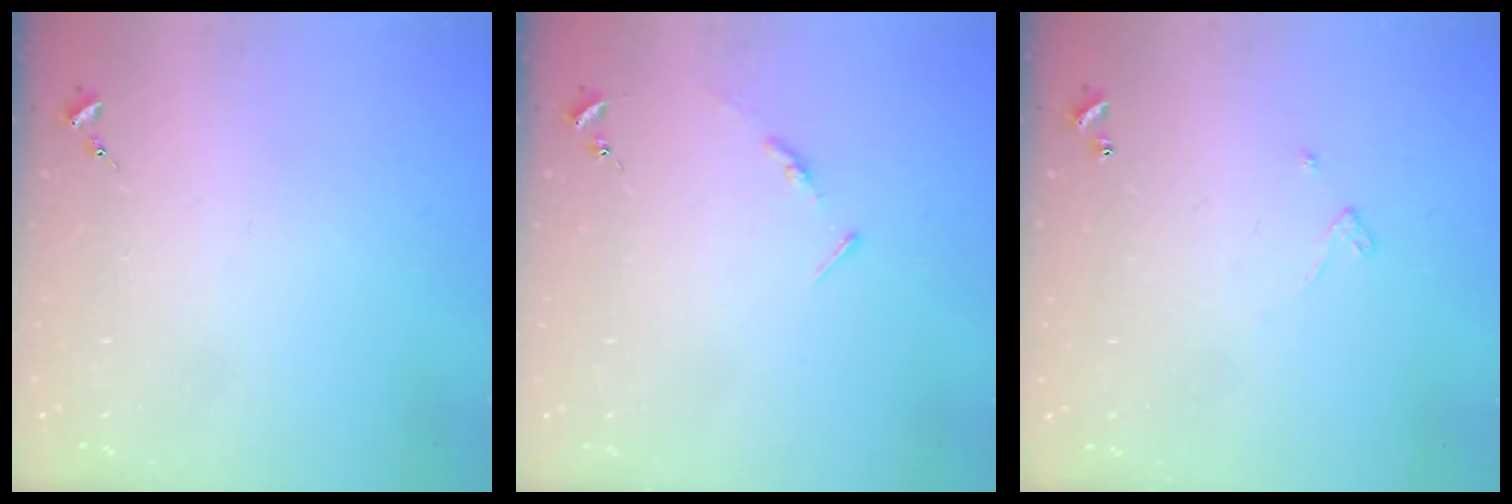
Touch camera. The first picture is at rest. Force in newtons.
{"total": 3.4, "press": 3.4, "slide": 0.3}
{"total": 2.6, "press": 2.6, "slide": 0.2}